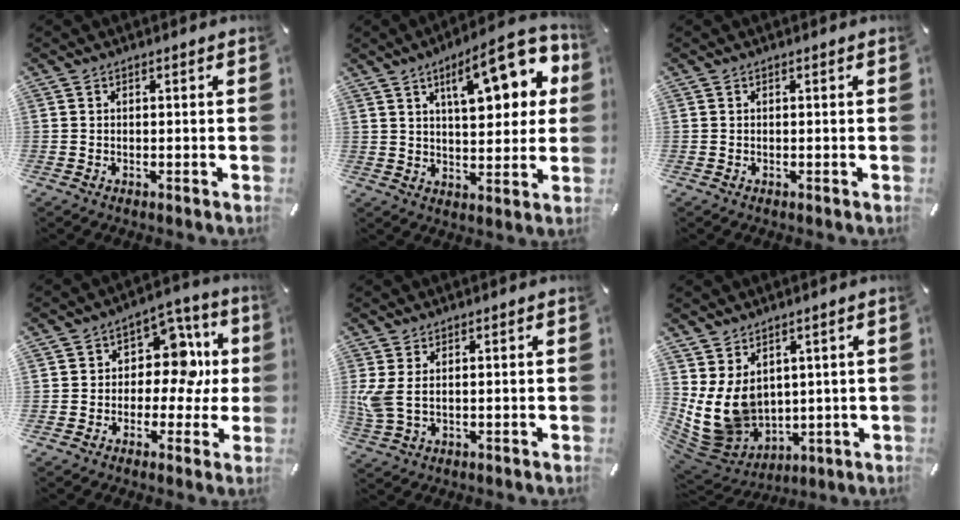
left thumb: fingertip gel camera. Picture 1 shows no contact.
{"total": 17.9, "force": [7.6, 7.4, 14.4], "torque": [-0.199, -0.022, 0.117]}
{"total": 0.0}
{"total": 12.6, "force": [1.6, 9.2, 8.4], "torque": [-0.110, -0.006, 0.031]}
{"total": 4.6, "force": [1.0, 2.0, 4.0], "torque": [-0.098, -0.008, 0.015]}
{"total": 12.3, "force": [3.1, 10.2, 6.1], "torque": [-0.150, -0.040, 0.064]}